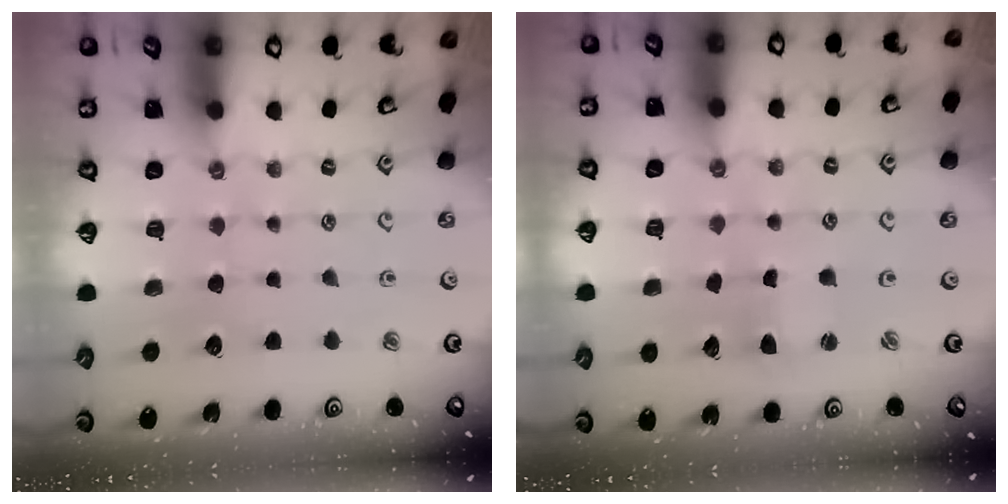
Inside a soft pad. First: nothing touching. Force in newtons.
{"total": 1.7, "press": 1.6, "slide": 0.3}